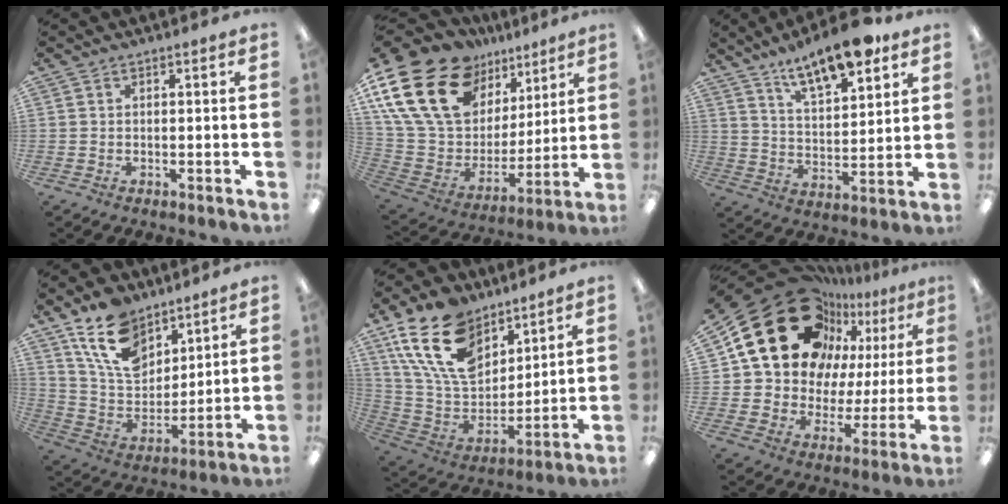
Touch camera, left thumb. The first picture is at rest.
{"total": 23.6, "force": [13.1, 14.7, 13.0], "torque": [-0.290, -0.070, 0.252]}
{"total": 14.4, "force": [10.9, 4.7, 8.1], "torque": [-0.125, -0.055, 0.186]}
{"total": 15.8, "force": [10.4, 9.3, 7.4], "torque": [-0.139, -0.045, 0.199]}
{"total": 20.4, "force": [11.8, 12.7, 10.9], "torque": [-0.232, -0.046, 0.218]}
{"total": 23.2, "force": [13.2, 15.3, 11.4], "torque": [-0.199, -0.078, 0.255]}